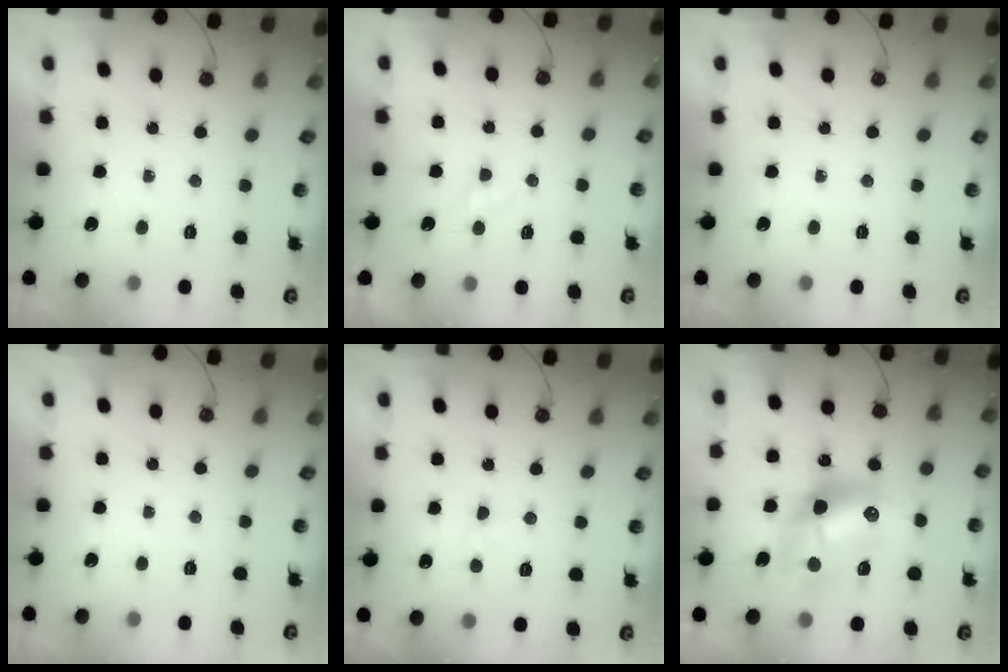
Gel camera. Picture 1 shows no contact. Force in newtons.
{"total": 2.2, "press": 2.2, "slide": 0.3}
{"total": 0.0}
{"total": 0.0}
{"total": 2.9, "press": 2.9, "slide": 0.4}
{"total": 14.1, "press": 14.1, "slide": 1.0}